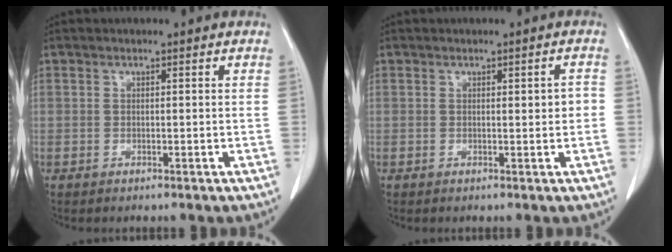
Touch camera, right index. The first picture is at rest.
{"total": 2.0, "force": [0.2, 0.7, 1.9], "torque": [-0.023, 0.002, 0.004]}